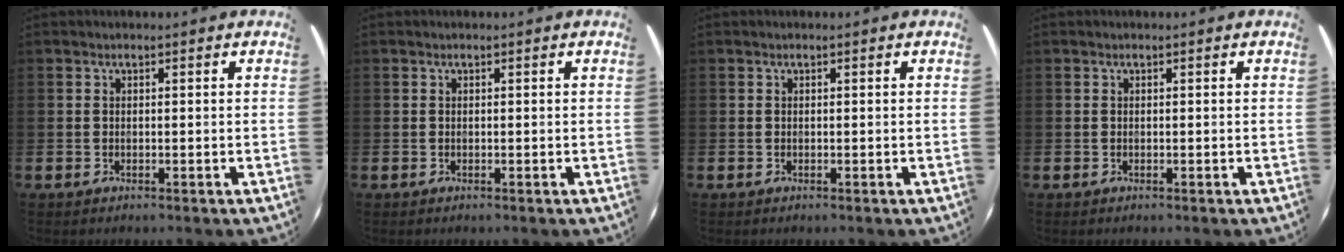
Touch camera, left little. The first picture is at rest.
{"total": 0.0}
{"total": 0.0}
{"total": 0.0}